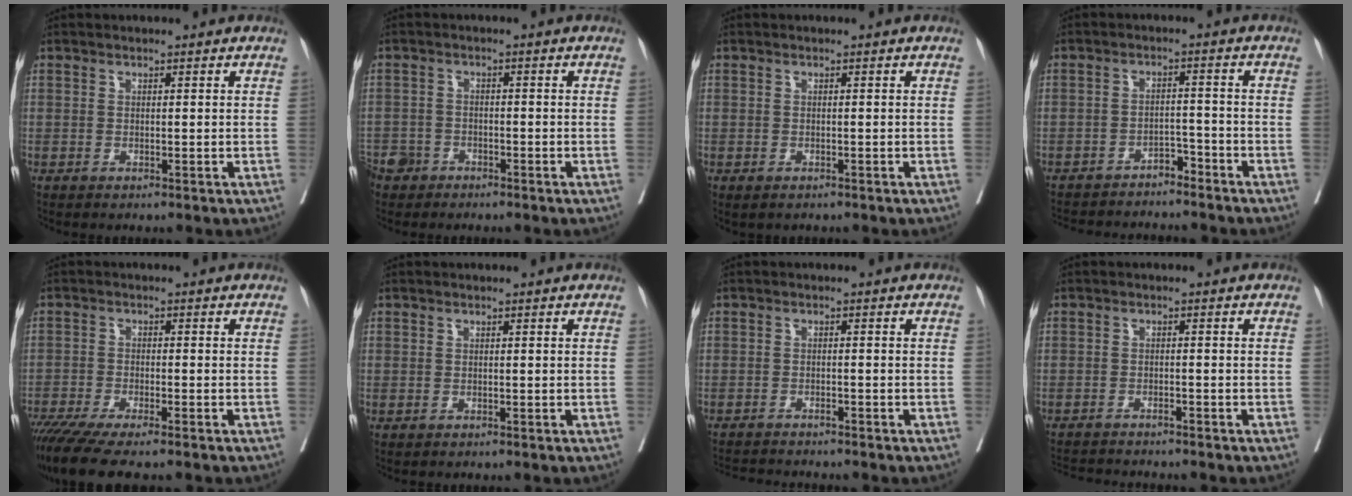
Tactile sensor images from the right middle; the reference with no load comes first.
{"total": 4.8, "force": [-3.7, 3.0, 0.6], "torque": [-0.008, 0.003, -0.071]}
{"total": 1.0, "force": [-0.7, 0.5, 0.4], "torque": [-0.011, -0.003, -0.008]}
{"total": 10.6, "force": [-9.7, 3.2, 3.0], "torque": [-0.033, 0.022, -0.138]}
{"total": 11.0, "force": [-8.9, 1.4, 6.4], "torque": [-0.099, -0.022, -0.145]}
{"total": 0.0}
{"total": 5.4, "force": [-5.2, 0.4, 1.4], "torque": [-0.013, -0.007, -0.080]}
{"total": 6.5, "force": [-6.2, 0.8, 1.9], "torque": [-0.021, -0.004, -0.094]}